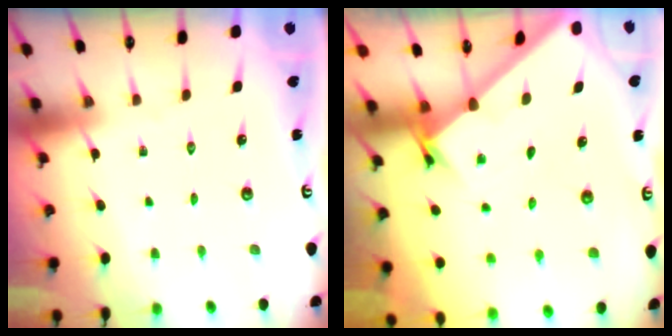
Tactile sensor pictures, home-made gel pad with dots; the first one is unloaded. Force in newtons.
{"total": 1.7, "press": 1.7, "slide": 0.2}